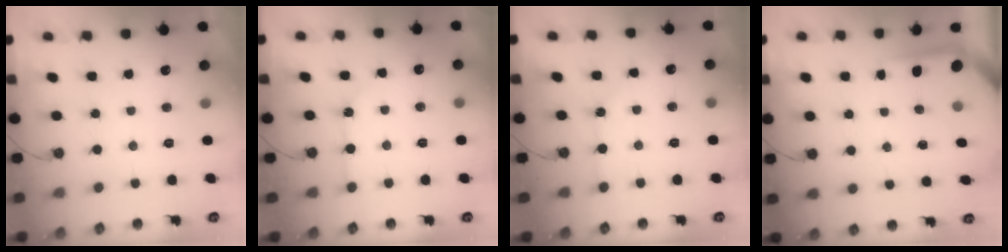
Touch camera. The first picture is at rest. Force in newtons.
{"total": 2.1, "press": 2.1, "slide": 0.4}
{"total": 2.9, "press": 2.9, "slide": 0.5}
{"total": 3.6, "press": 3.6, "slide": 0.4}